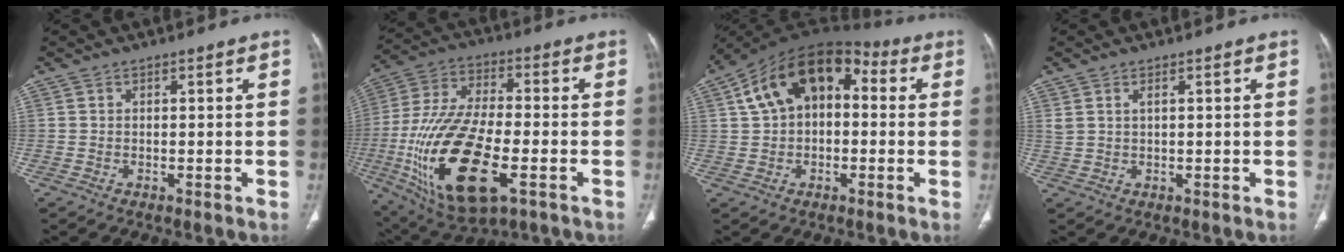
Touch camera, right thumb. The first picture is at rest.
{"total": 23.7, "force": [-7.0, 10.0, 20.3], "torque": [-0.429, -0.003, -0.114]}
{"total": 15.5, "force": [3.1, 9.8, 11.6], "torque": [-0.173, 0.044, 0.039]}
{"total": 1.8, "force": [1.0, 0.7, 1.4], "torque": [-0.035, 0.003, 0.027]}